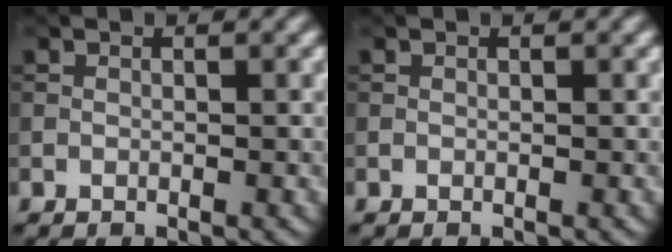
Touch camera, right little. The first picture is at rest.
{"total": 0.0}